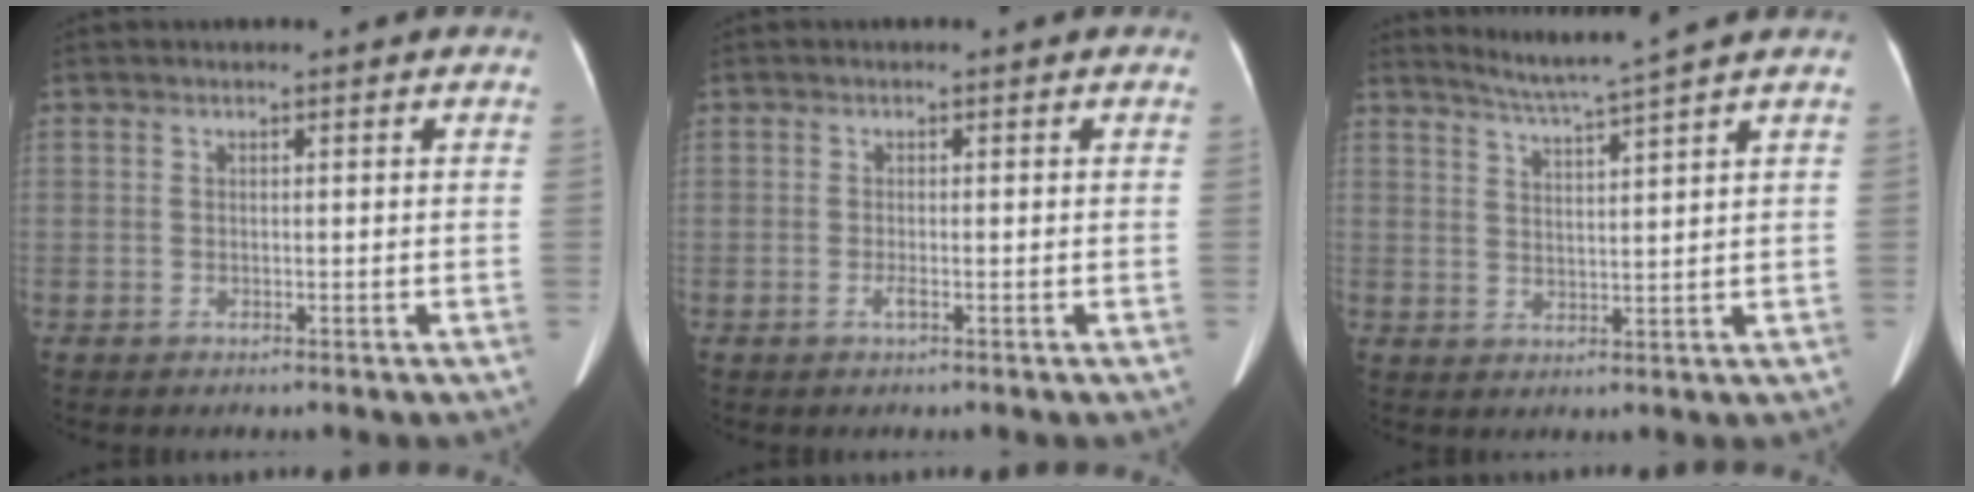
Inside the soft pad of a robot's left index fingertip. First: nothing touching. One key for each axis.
{"total": 0.8, "fx": -0.4, "fy": -0.1, "fz": 0.7, "tx": -0.018, "ty": -0.002, "tz": -0.007}
{"total": 6.0, "fx": 5.2, "fy": -2.1, "fz": 2.1, "tx": -0.043, "ty": -0.008, "tz": 0.093}